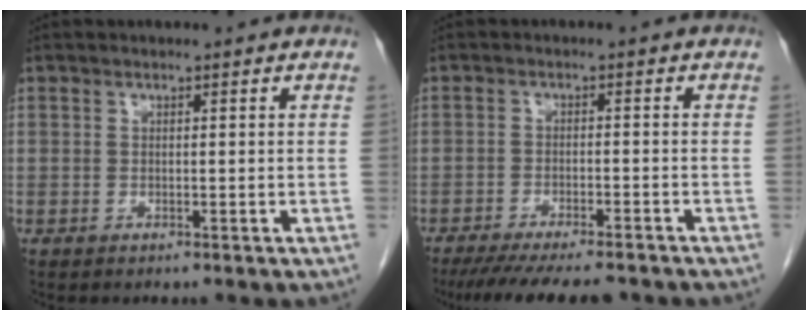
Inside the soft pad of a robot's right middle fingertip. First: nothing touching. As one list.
[{"total": 12.4, "force": [-10.6, 2.1, 6.1], "torque": [-0.094, -0.021, -0.151]}]